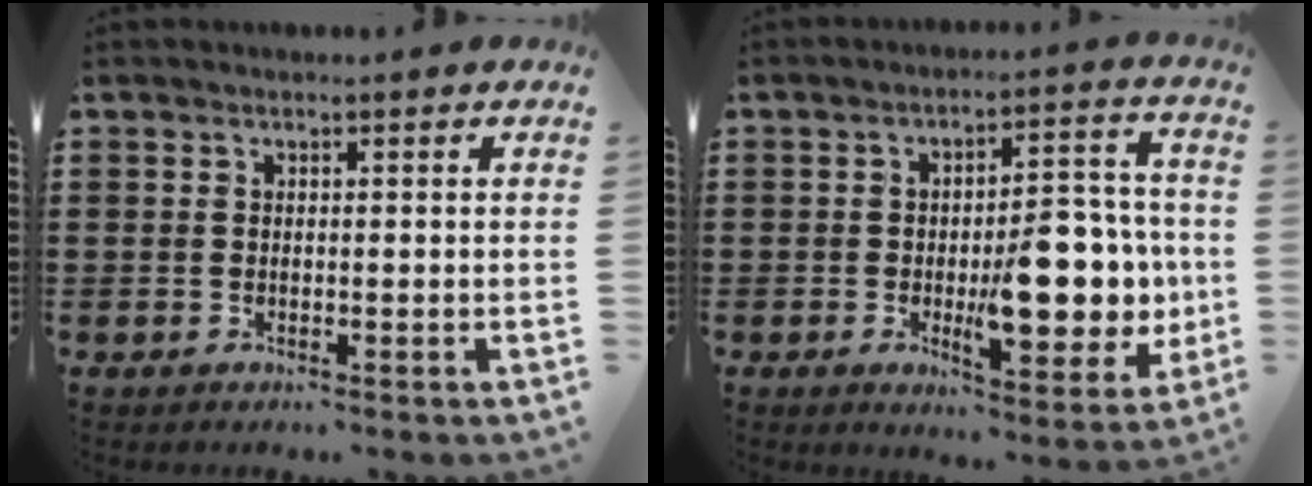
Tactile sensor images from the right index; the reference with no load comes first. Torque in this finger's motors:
{"motor_torque": [0.99, -0.66, 0.93, 0.21]}